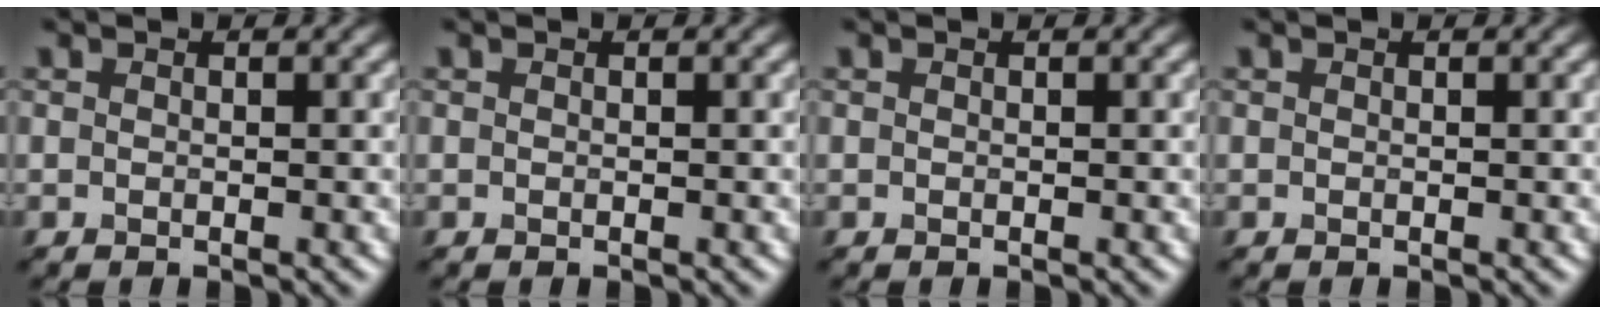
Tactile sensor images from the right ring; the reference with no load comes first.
{"total": 0.0}
{"total": 0.0}
{"total": 0.0}